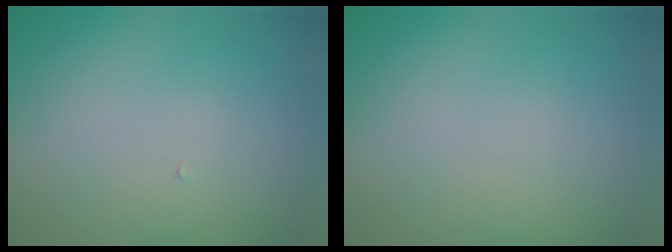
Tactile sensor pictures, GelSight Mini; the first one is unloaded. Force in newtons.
{"total": 0.0}